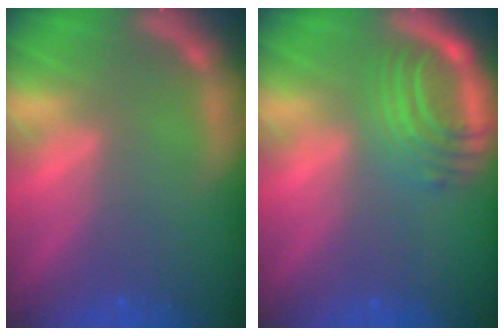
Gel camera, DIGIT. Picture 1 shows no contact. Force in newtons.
{"total": 6.1}